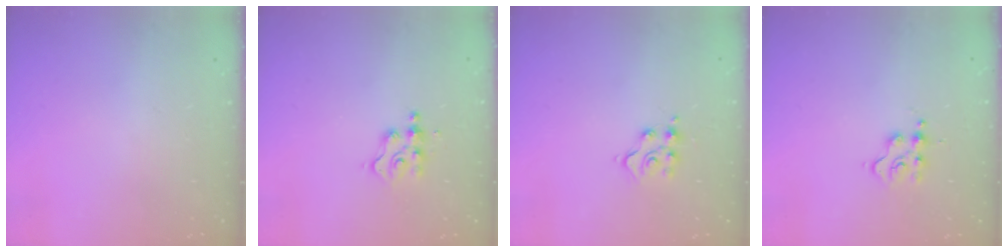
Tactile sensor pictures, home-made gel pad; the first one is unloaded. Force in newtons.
{"total": 3.3, "press": 3.2, "slide": 0.5}
{"total": 6.7, "press": 6.7, "slide": 0.0}
{"total": 3.5, "press": 3.5, "slide": 0.5}